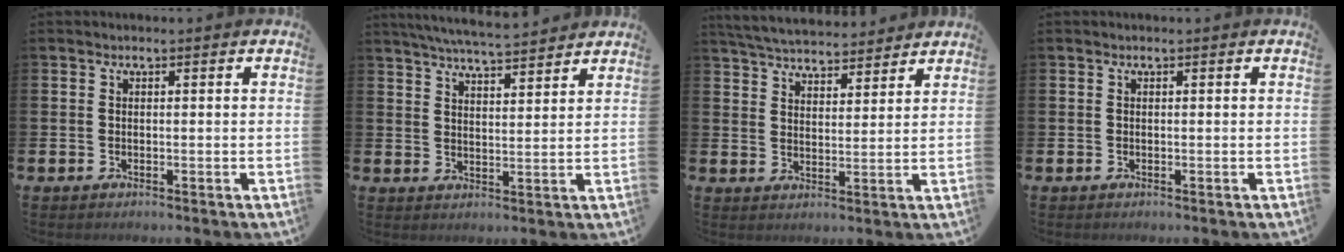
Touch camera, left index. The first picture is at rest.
{"total": 5.8, "force": [5.7, 0.0, 1.1], "torque": [-0.033, -0.031, 0.102]}
{"total": 5.5, "force": [5.4, 0.9, 0.4], "torque": [-0.031, -0.031, 0.097]}
{"total": 0.0}